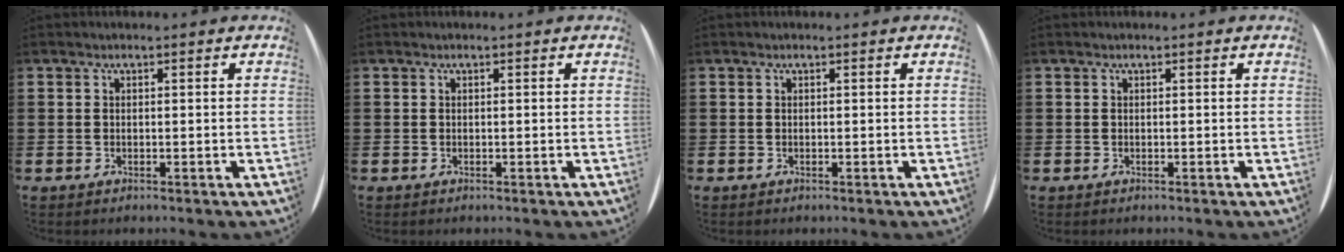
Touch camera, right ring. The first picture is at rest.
{"total": 0.0}
{"total": 0.0}
{"total": 0.0}